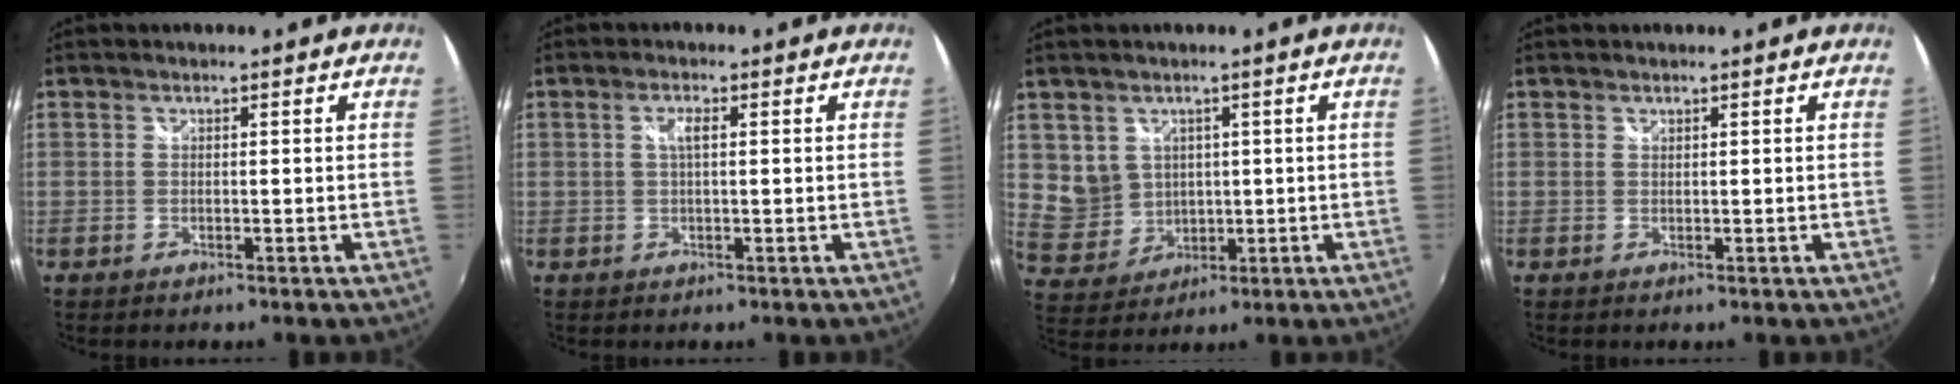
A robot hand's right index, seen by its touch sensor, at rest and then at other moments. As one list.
[{"total": 2.0, "force": [0.4, 0.5, 1.9], "torque": [-0.035, 0.003, 0.006]}, {"total": 6.7, "force": [2.1, 6.2, 1.7], "torque": [-0.038, 0.001, 0.058]}, {"total": 0.0}]